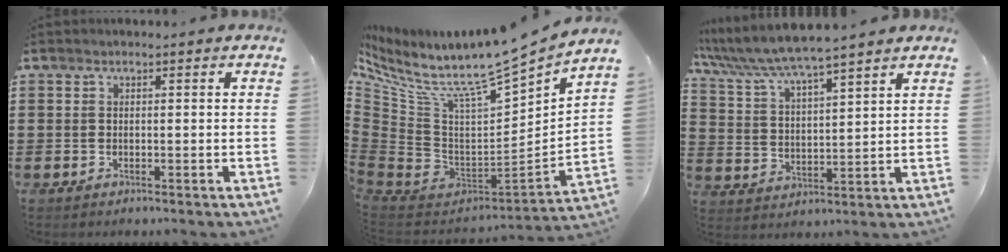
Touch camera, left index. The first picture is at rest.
{"total": 9.5, "force": [7.4, 1.3, 5.8], "torque": [-0.135, -0.064, 0.119]}
{"total": 5.9, "force": [5.4, -0.1, 2.5], "torque": [-0.073, -0.030, 0.089]}